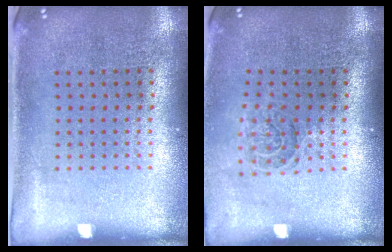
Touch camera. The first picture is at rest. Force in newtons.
{"total": 1.4, "press": 1.2, "slide": 0.8}